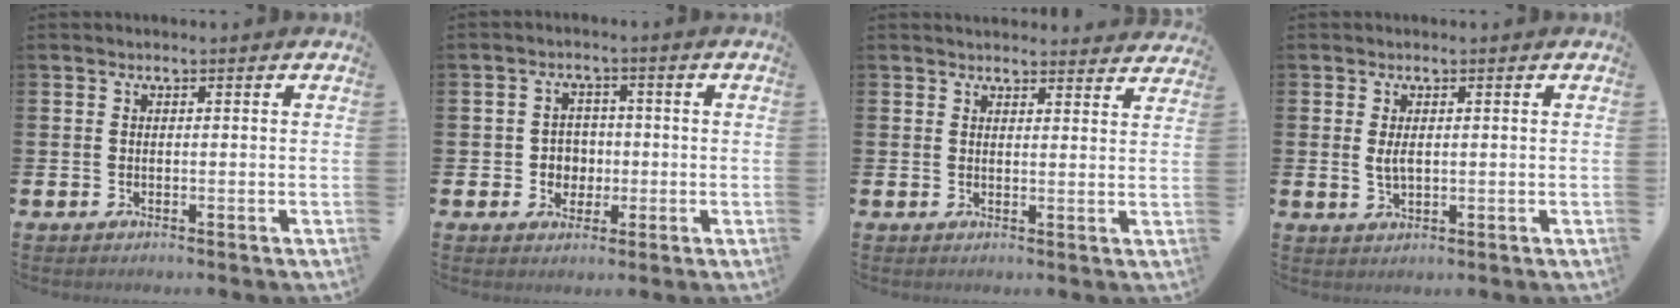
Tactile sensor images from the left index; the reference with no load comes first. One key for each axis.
{"total": 3.4, "fx": -0.2, "fy": 3.3, "fz": 0.9, "tx": -0.010, "ty": -0.002, "tz": -0.014}
{"total": 3.0, "fx": 3.0, "fy": 0.5, "fz": 0.0, "tx": 0.005, "ty": -0.021, "tz": 0.053}
{"total": 1.9, "fx": 0.5, "fy": 0.8, "fz": 1.6, "tx": -0.029, "ty": 0.002, "tz": 0.006}